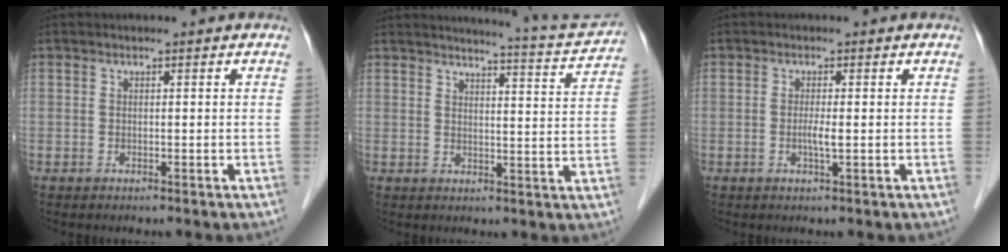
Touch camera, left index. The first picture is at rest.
{"total": 10.3, "force": [10.1, -0.6, 2.0], "torque": [-0.036, -0.033, 0.117]}
{"total": 1.6, "force": [-0.3, 0.0, 1.6], "torque": [-0.034, -0.003, -0.005]}